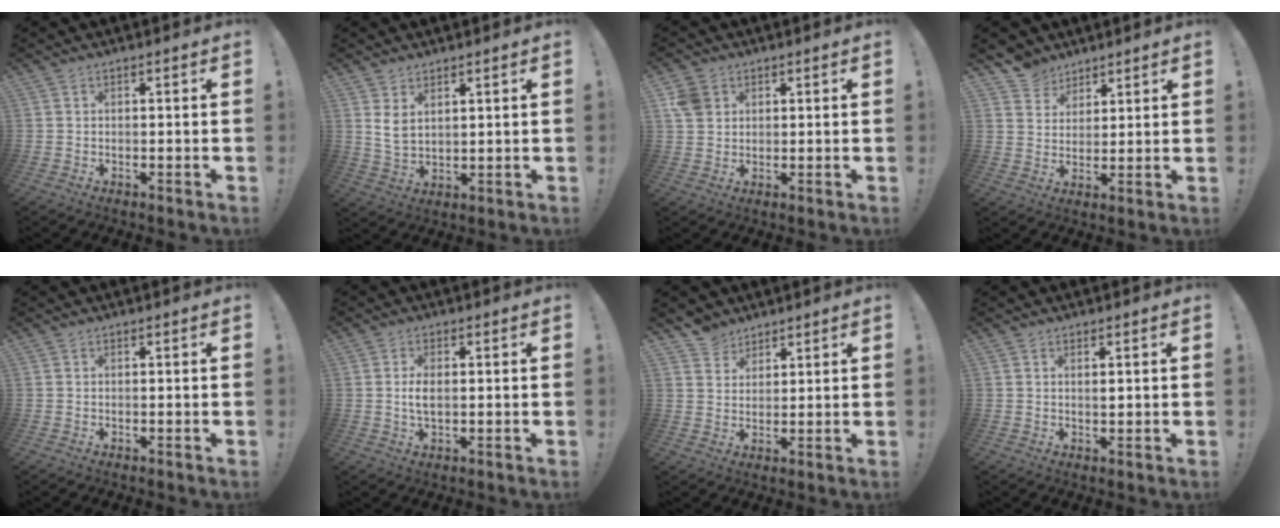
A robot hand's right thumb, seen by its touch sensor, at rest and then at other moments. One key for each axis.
{"total": 5.4, "fx": 3.0, "fy": 3.1, "fz": 3.2, "tx": -0.056, "ty": -0.016, "tz": 0.055}
{"total": 5.7, "fx": 2.1, "fy": 4.8, "fz": 2.2, "tx": -0.030, "ty": 0.002, "tz": 0.045}
{"total": 6.9, "fx": 5.4, "fy": 4.3, "fz": 0.4, "tx": -0.020, "ty": -0.036, "tz": 0.108}
{"total": 0.0}
{"total": 4.3, "fx": 0.1, "fy": 2.2, "fz": 3.7, "tx": -0.070, "ty": -0.005, "tz": -0.005}
{"total": 5.4, "fx": 4.4, "fy": 3.2, "fz": 0.3, "tx": -0.009, "ty": -0.030, "tz": 0.087}
{"total": 1.0, "fx": 0.4, "fy": 0.3, "fz": 0.9, "tx": -0.010, "ty": -0.003, "tz": 0.004}